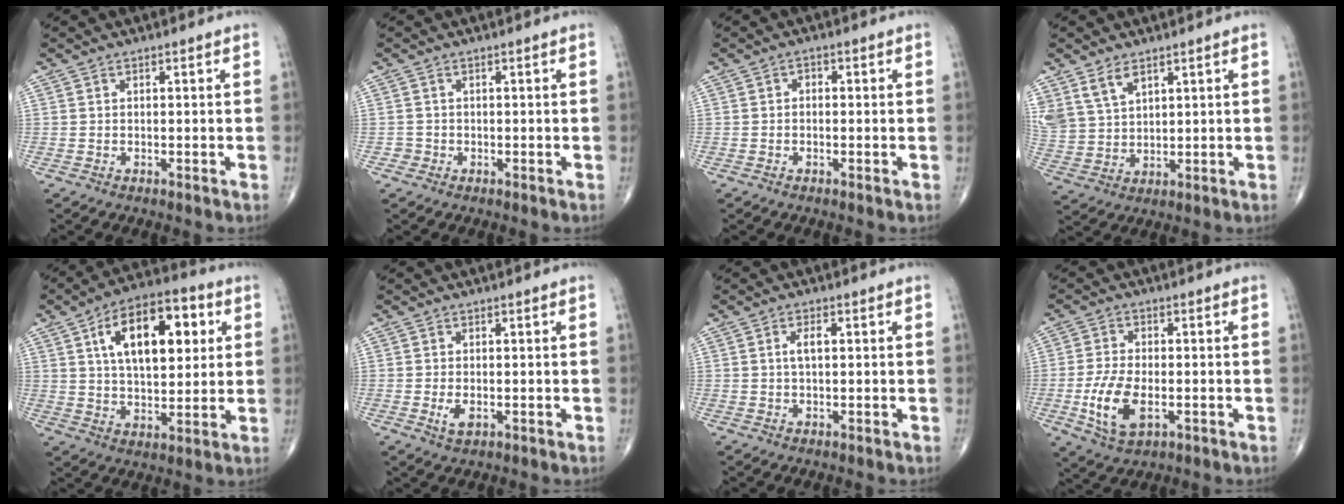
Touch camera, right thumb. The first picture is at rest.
{"total": 1.2, "force": [-0.5, 1.1, -0.2], "torque": [0.011, 0.007, -0.014]}
{"total": 1.3, "force": [-0.1, 0.9, 0.8], "torque": [-0.003, 0.006, -0.008]}
{"total": 7.8, "force": [4.8, 4.5, 4.1], "torque": [-0.073, -0.014, 0.109]}
{"total": 17.8, "force": [5.4, 9.1, 14.4], "torque": [-0.198, 0.003, 0.085]}
{"total": 2.6, "force": [-0.6, 1.4, 2.1], "torque": [-0.041, -0.005, -0.009]}
{"total": 2.5, "force": [0.4, 1.1, 2.2], "torque": [-0.045, 0.005, 0.006]}
{"total": 9.3, "force": [-2.3, 4.8, 7.6], "torque": [-0.153, -0.001, -0.038]}